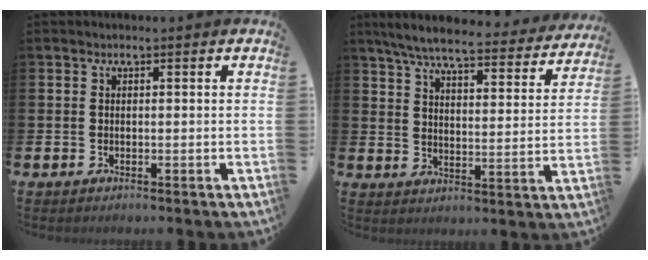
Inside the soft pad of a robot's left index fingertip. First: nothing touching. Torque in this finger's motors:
{"motor_torque": [1.06, -1.08, 0.68, 0.21]}